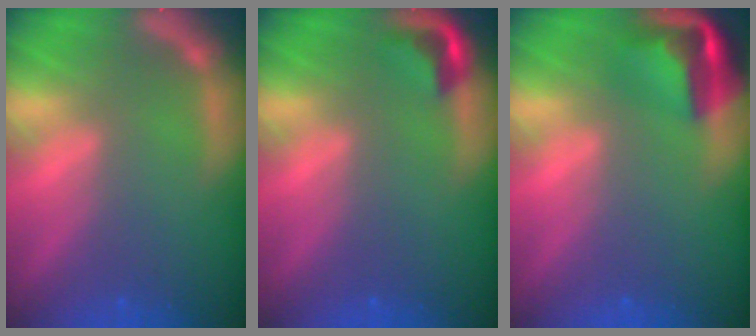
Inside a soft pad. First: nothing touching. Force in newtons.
{"total": 2.4}
{"total": 5.5}